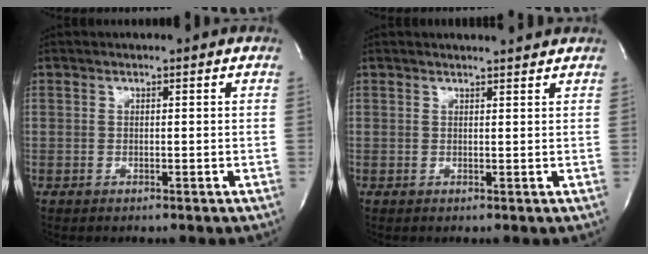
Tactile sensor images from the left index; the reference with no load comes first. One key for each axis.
{"total": 2.7, "fx": 2.7, "fy": -0.2, "fz": 0.5, "tx": -0.011, "ty": 0.004, "tz": 0.030}